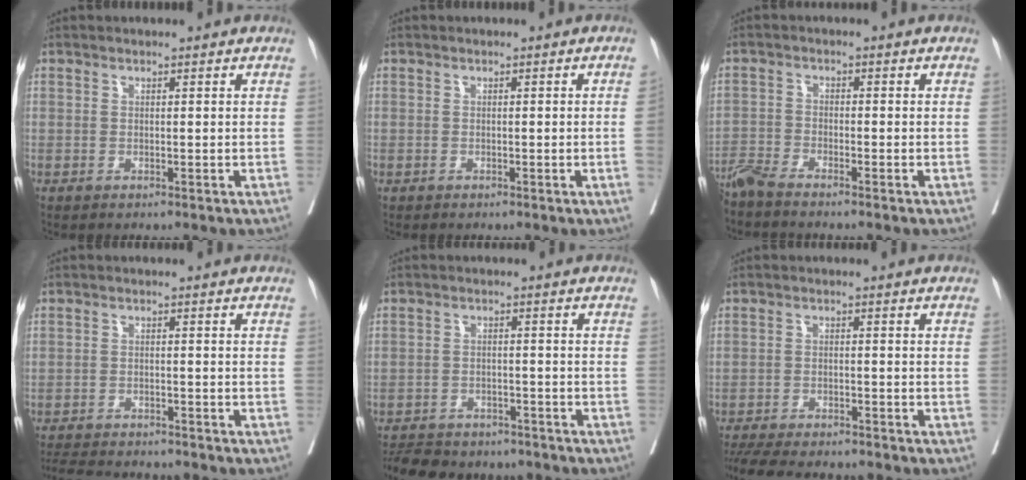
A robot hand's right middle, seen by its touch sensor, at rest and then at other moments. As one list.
[{"total": 1.1, "force": [-0.2, -0.4, 1.0], "torque": [-0.010, 0.002, -0.003]}, {"total": 3.7, "force": [-3.5, -0.4, 1.2], "torque": [-0.023, -0.013, -0.072]}, {"total": 10.6, "force": [-9.9, 1.6, 3.4], "torque": [-0.055, -0.006, -0.143]}, {"total": 12.6, "force": [-11.1, 4.6, 3.8], "torque": [-0.077, 0.003, -0.146]}, {"total": 12.8, "force": [-11.6, 2.1, 5.1], "torque": [-0.087, -0.016, -0.166]}]